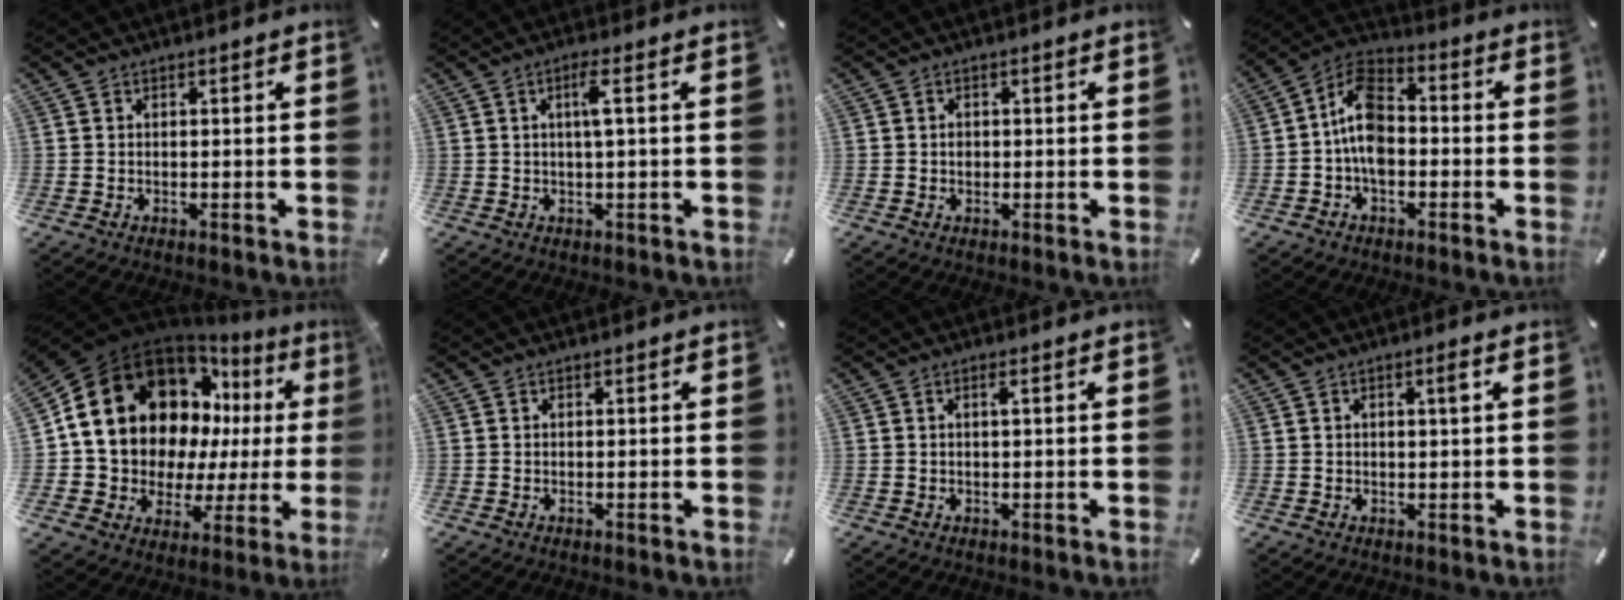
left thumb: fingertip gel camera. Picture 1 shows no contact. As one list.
[{"total": 4.3, "force": [0.8, 0.4, 4.2], "torque": [-0.076, -0.002, 0.008]}, {"total": 1.3, "force": [-0.1, 1.1, 0.6], "torque": [-0.011, 0.006, -0.003]}, {"total": 9.8, "force": [-2.0, 6.3, 7.2], "torque": [-0.151, 0.014, -0.038]}, {"total": 21.9, "force": [8.5, 16.0, 12.3], "torque": [-0.207, -0.066, 0.177]}, {"total": 0.0}, {"total": 1.2, "force": [0.2, 0.1, 1.2], "torque": [-0.024, 0.001, 0.003]}, {"total": 2.1, "force": [0.7, 0.5, 1.9], "torque": [-0.030, 0.002, 0.008]}]